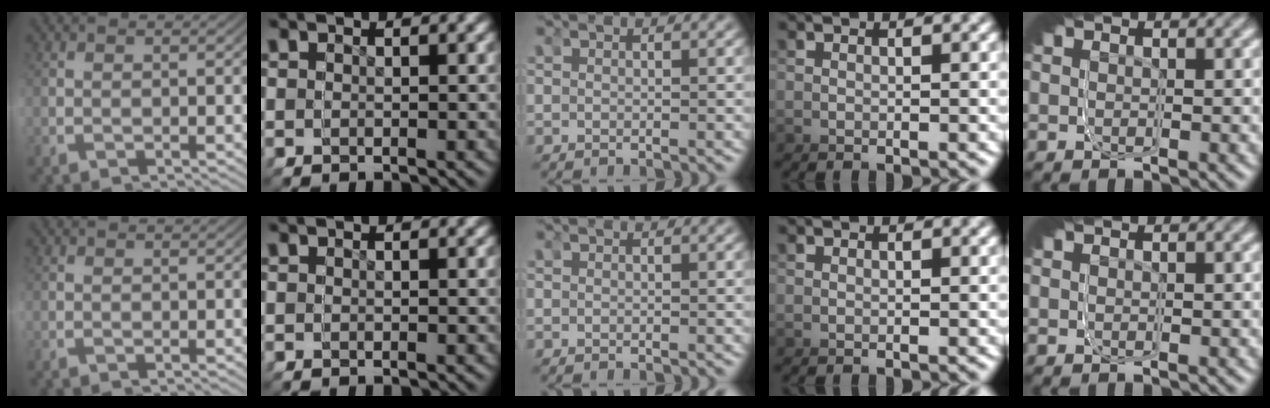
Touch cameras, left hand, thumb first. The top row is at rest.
{}